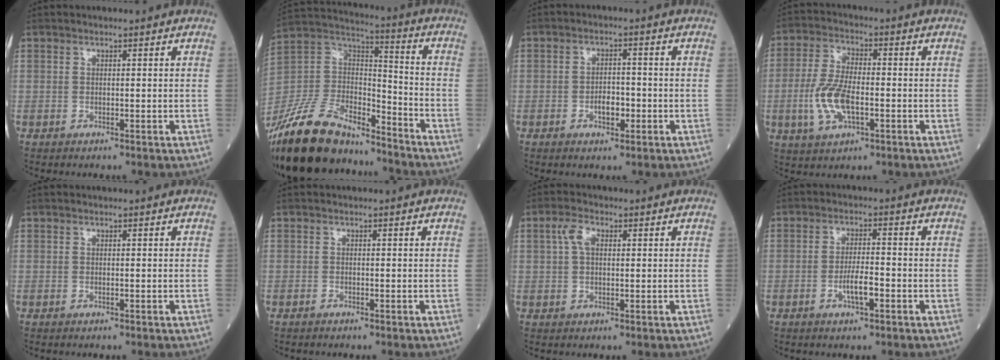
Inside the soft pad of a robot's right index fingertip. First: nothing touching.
{"total": 21.9, "force": [-18.4, 6.9, 9.6], "torque": [-0.223, 0.004, -0.343]}
{"total": 3.5, "force": [-1.2, 1.7, 2.8], "torque": [-0.044, 0.005, -0.018]}
{"total": 8.9, "force": [-2.2, 3.5, 7.9], "torque": [-0.176, -0.001, -0.043]}
{"total": 0.0}
{"total": 0.0}
{"total": 3.2, "force": [1.0, 1.7, 2.6], "torque": [-0.059, 0.014, 0.020]}
{"total": 4.1, "force": [-1.5, 0.8, 3.7], "torque": [-0.065, 0.002, -0.027]}